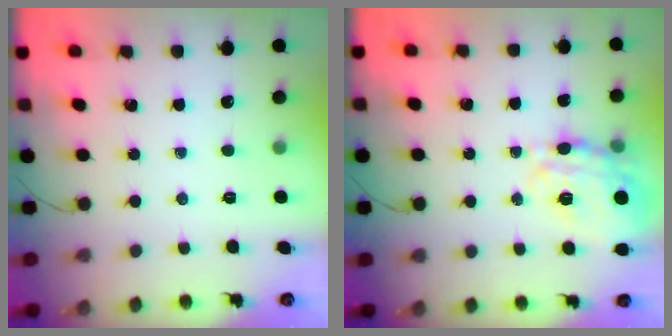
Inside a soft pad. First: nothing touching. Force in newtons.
{"total": 17.8, "press": 17.7, "slide": 1.8}